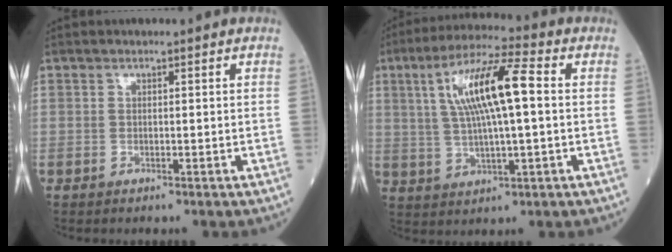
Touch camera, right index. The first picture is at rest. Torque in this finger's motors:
{"motor_torque": [1.26, 0.88, 0.37, 0.21]}